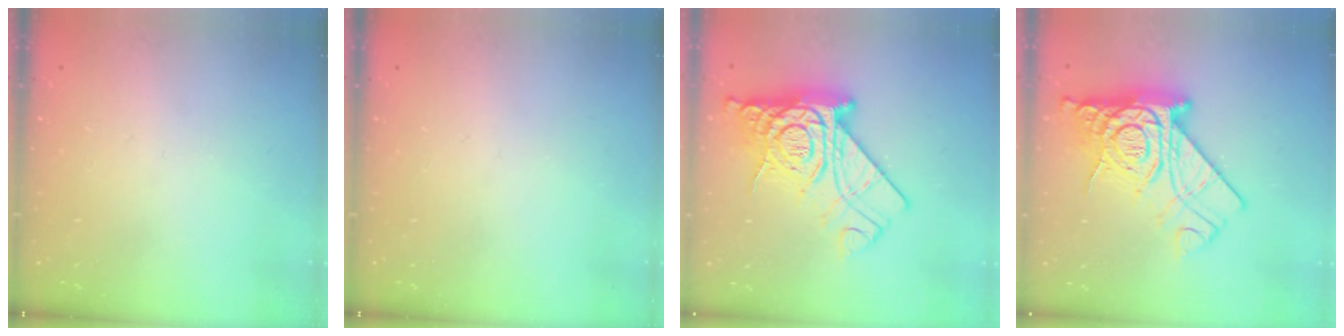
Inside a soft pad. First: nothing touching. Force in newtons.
{"total": 0.0}
{"total": 23.5, "press": 23.4, "slide": 1.9}
{"total": 23.5, "press": 23.4, "slide": 1.9}